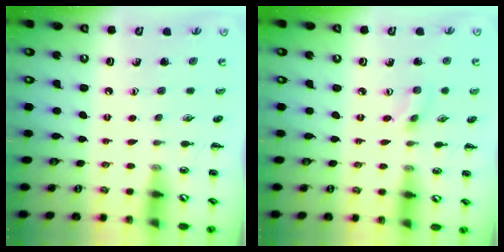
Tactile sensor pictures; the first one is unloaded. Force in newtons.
{"total": 1.7, "press": 1.6, "slide": 0.7}